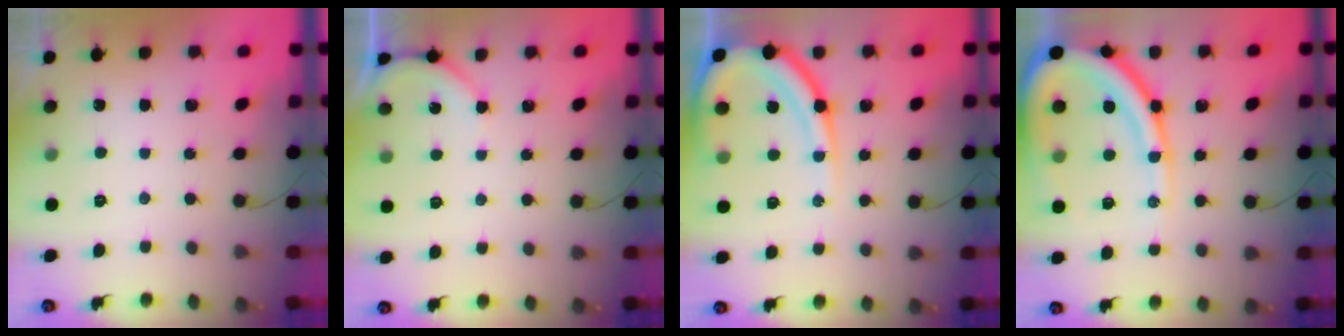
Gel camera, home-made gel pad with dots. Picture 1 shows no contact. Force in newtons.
{"total": 2.7, "press": 2.6, "slide": 0.6}
{"total": 15.8, "press": 15.7, "slide": 1.8}
{"total": 18.5, "press": 18.4, "slide": 1.8}